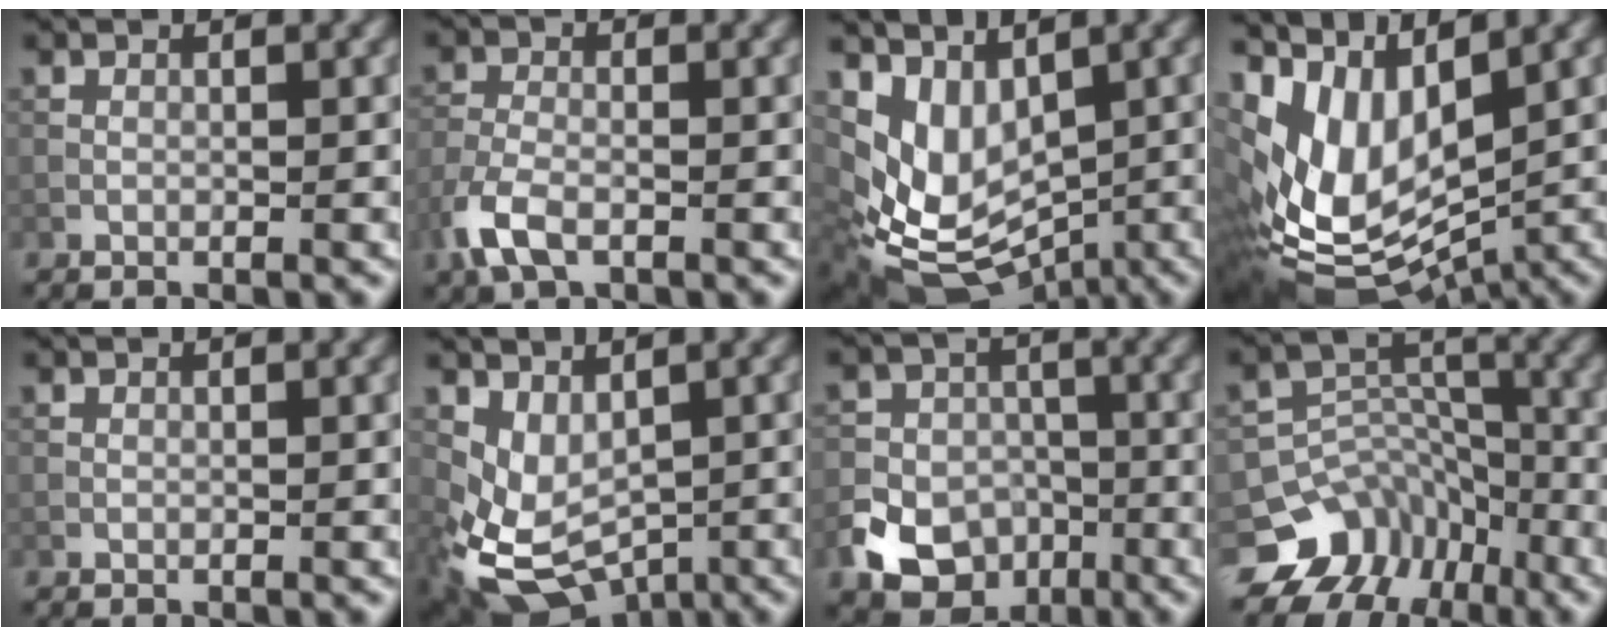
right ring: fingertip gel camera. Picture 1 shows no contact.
{"total": 3.6, "force": [-1.9, 1.7, 2.5], "torque": [-0.061, -0.005, -0.046]}
{"total": 7.1, "force": [0.6, 4.9, 5.1], "torque": [-0.096, -0.025, 0.024]}
{"total": 11.2, "force": [1.9, 5.9, 9.4], "torque": [-0.208, -0.022, 0.058]}
{"total": 0.0}
{"total": 6.5, "force": [-1.0, 4.5, 4.6], "torque": [-0.098, -0.024, -0.005]}
{"total": 9.0, "force": [-4.7, 7.1, 2.9], "torque": [-0.035, -0.020, -0.101]}
{"total": 8.2, "force": [-5.5, 5.9, 1.6], "torque": [-0.014, 0.015, -0.083]}